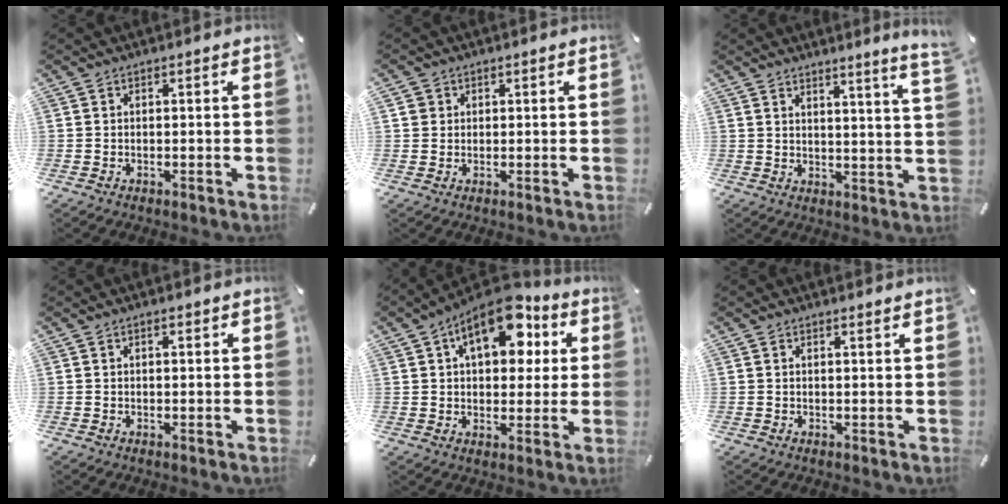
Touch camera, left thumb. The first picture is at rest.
{"total": 2.1, "force": [0.6, 1.9, 0.4], "torque": [-0.002, 0.001, 0.009]}
{"total": 4.8, "force": [4.0, -0.7, 2.5], "torque": [-0.046, -0.032, 0.065]}
{"total": 1.2, "force": [0.5, 0.5, 0.9], "torque": [-0.019, 0.004, 0.008]}
{"total": 15.1, "force": [6.8, 8.9, 10.2], "torque": [-0.140, -0.022, 0.114]}
{"total": 1.0, "force": [1.0, -0.1, 0.3], "torque": [-0.005, -0.003, 0.018]}